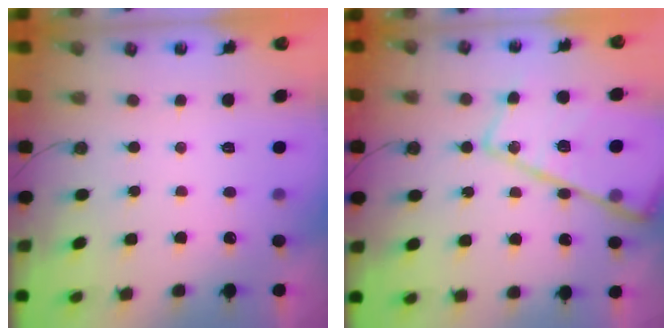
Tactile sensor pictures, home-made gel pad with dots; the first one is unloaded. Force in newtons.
{"total": 26.2, "press": 26.0, "slide": 2.9}